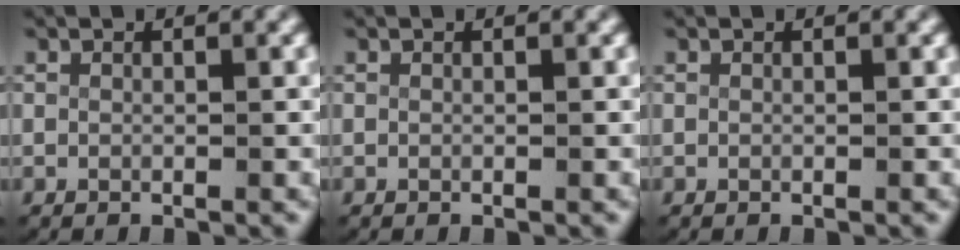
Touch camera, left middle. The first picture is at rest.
{"total": 0.0}
{"total": 0.0}